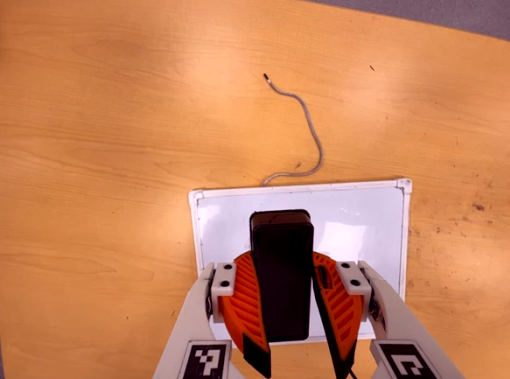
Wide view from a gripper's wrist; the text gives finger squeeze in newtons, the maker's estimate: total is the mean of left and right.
{"total": 10.2, "left": 9.7, "right": 10.8}